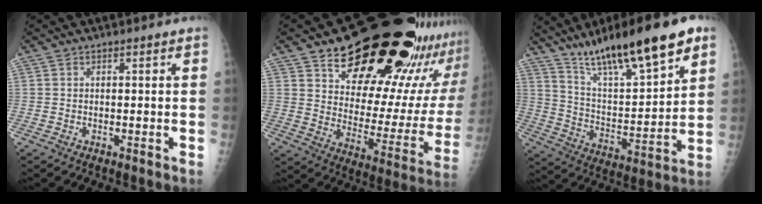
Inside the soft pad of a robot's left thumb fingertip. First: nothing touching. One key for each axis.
{"total": 30.7, "fx": 22.9, "fy": 11.3, "fz": 17.1, "tx": -0.215, "ty": -0.117, "tz": 0.318}
{"total": 21.8, "fx": 14.8, "fy": 4.7, "fz": 15.4, "tx": -0.231, "ty": -0.055, "tz": 0.255}